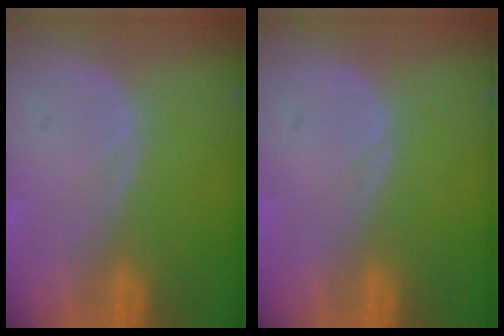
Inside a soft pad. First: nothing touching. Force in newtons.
{"total": 0.5, "press": 0.1, "slide": 0.5}